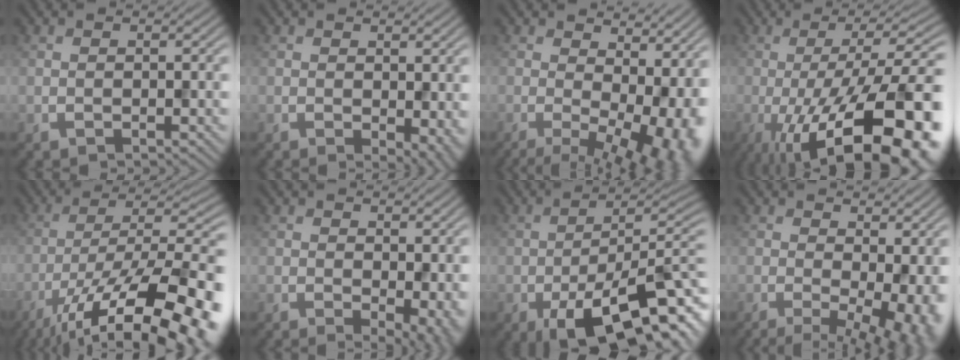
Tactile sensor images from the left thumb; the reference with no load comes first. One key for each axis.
{"total": 2.3, "fx": -0.1, "fy": 1.1, "fz": 2.0, "tx": -0.023, "ty": -0.011, "tz": 0.015}
{"total": 12.1, "fx": -0.1, "fy": 6.0, "fz": 10.5, "tx": -0.113, "ty": -0.005, "tz": 0.035}
{"total": 17.6, "fx": -7.9, "fy": 5.6, "fz": 14.7, "tx": -0.180, "ty": 0.001, "tz": -0.124}
{"total": 17.3, "fx": -10.7, "fy": 5.8, "fz": 12.3, "tx": -0.197, "ty": -0.020, "tz": -0.164}
{"total": 2.9, "fx": 0.2, "fy": 1.2, "fz": 2.6, "tx": -0.038, "ty": -0.012, "tz": 0.018}
{"total": 13.9, "fx": -6.8, "fy": 4.9, "fz": 11.0, "tx": -0.154, "ty": -0.009, "tz": -0.100}
{"total": 8.3, "fx": -0.1, "fy": 3.4, "fz": 7.6, "tx": -0.081, "ty": 0.003, "tz": 0.022}